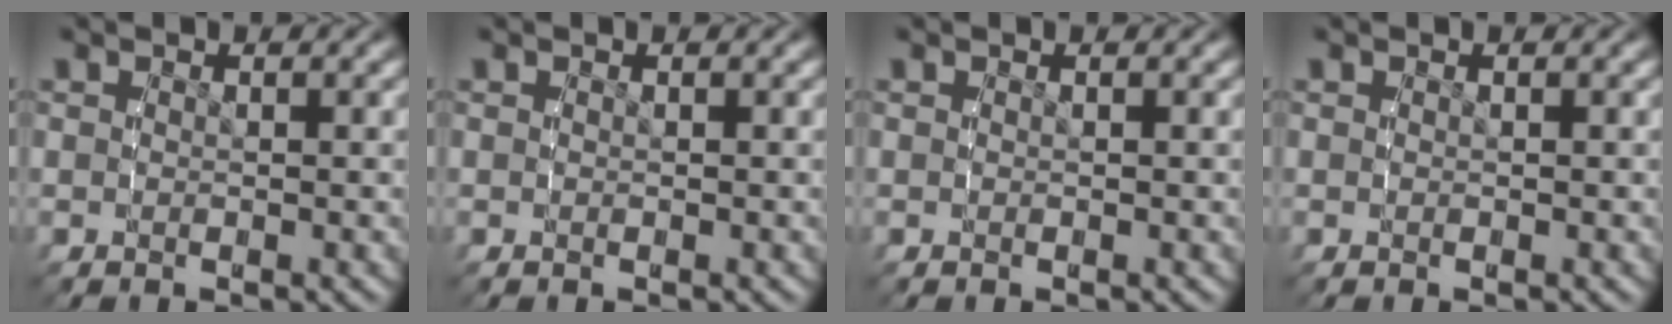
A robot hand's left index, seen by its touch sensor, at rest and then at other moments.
{"total": 0.0}
{"total": 0.0}
{"total": 0.0}